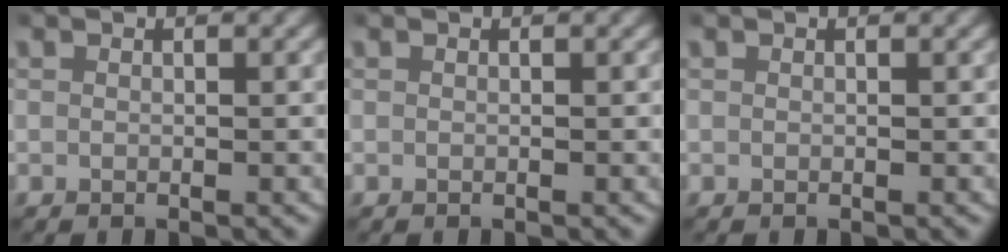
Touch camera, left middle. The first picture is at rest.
{"total": 0.0}
{"total": 0.0}